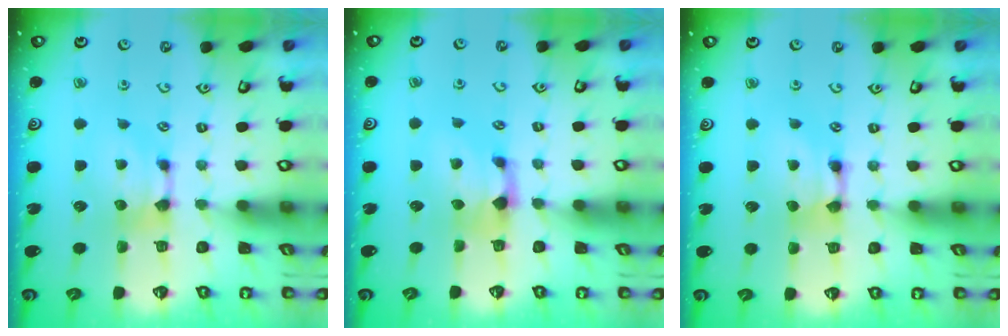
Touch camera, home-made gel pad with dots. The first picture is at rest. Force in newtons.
{"total": 1.4, "press": 0.4, "slide": 1.3}
{"total": 2.0, "press": 2.0, "slide": 0.1}